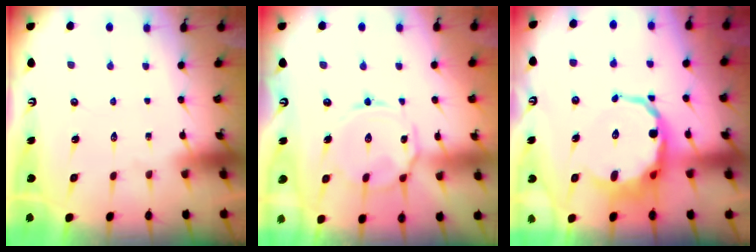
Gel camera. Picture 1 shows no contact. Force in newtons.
{"total": 10.5, "press": 10.4, "slide": 0.9}
{"total": 11.2, "press": 10.8, "slide": 2.8}